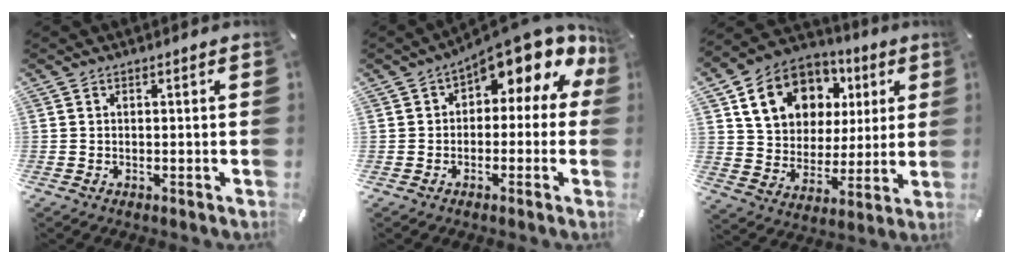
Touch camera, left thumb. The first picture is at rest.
{"total": 9.0, "force": [6.5, 3.4, 5.2], "torque": [-0.081, -0.060, 0.112]}
{"total": 14.4, "force": [5.8, 12.1, 5.4], "torque": [-0.100, -0.013, 0.114]}